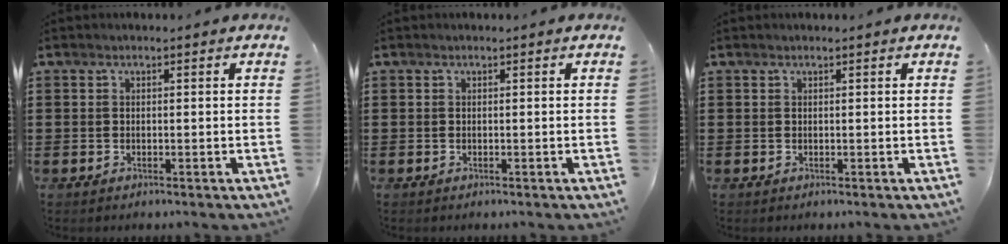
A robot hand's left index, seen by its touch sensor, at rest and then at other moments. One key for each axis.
{"total": 0.0}
{"total": 0.0}